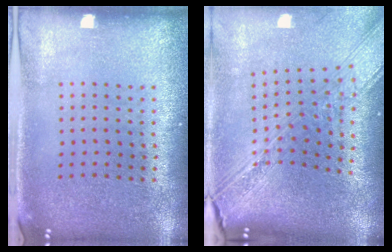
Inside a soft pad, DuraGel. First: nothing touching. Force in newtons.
{"total": 3.5, "press": 2.6, "slide": 2.3}